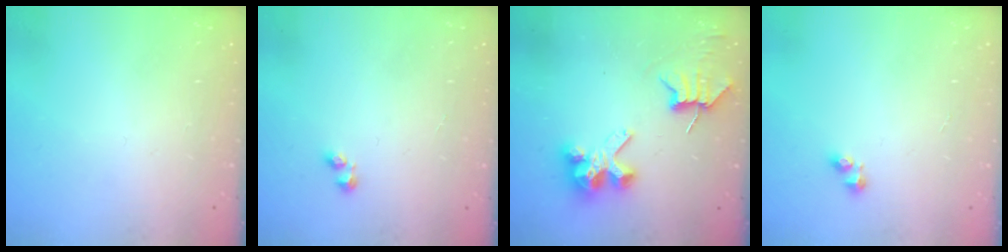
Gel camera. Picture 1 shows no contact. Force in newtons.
{"total": 1.2, "press": 1.0, "slide": 0.6}
{"total": 6.6, "press": 6.6, "slide": 0.7}
{"total": 2.6, "press": 2.6, "slide": 0.4}